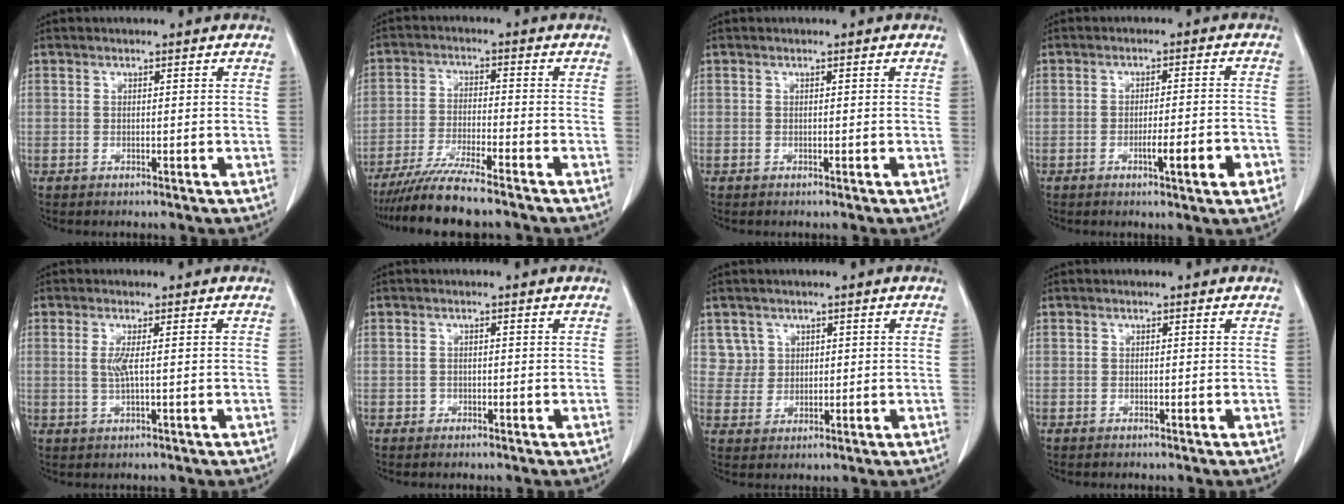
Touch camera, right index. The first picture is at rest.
{"total": 8.4, "force": [-7.0, -0.2, 4.5], "torque": [-0.076, -0.026, -0.123]}
{"total": 0.0}
{"total": 6.5, "force": [-2.8, 0.4, 5.8], "torque": [-0.084, -0.003, -0.038]}
{"total": 2.4, "force": [0.2, -0.1, 2.4], "torque": [-0.056, -0.003, 0.005]}
{"total": 0.9, "force": [-0.4, 0.8, -0.1], "torque": [-0.001, 0.006, -0.009]}
{"total": 3.8, "force": [1.8, 3.3, -0.4], "torque": [0.019, 0.005, 0.035]}
{"total": 0.0}